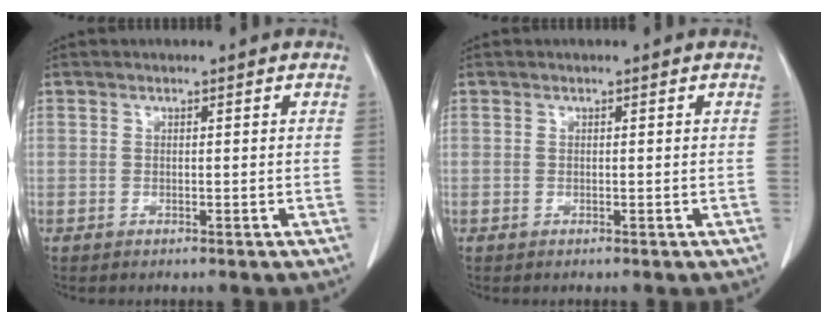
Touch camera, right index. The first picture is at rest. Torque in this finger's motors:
{"motor_torque": [0.07, -0.02, 0.01, 0.01]}